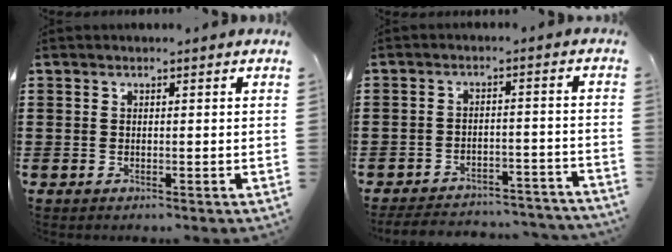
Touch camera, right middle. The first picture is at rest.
{"total": 4.7, "force": [-4.6, 0.4, 0.8], "torque": [-0.020, 0.002, -0.095]}